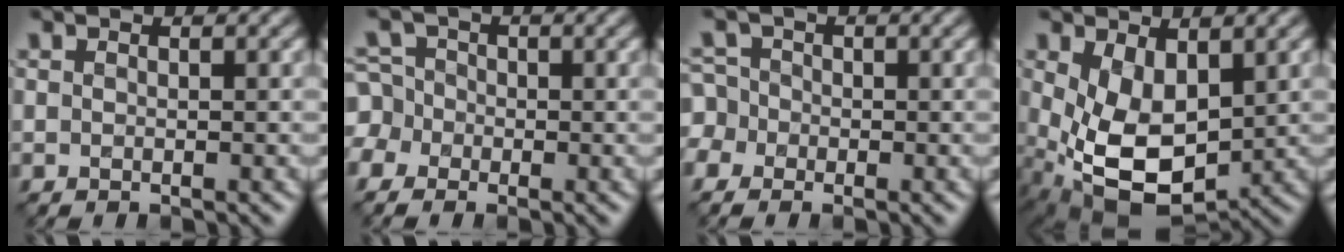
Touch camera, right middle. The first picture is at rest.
{"total": 4.7, "force": [-1.8, 4.1, 1.4], "torque": [-0.028, 0.016, -0.055]}
{"total": 3.8, "force": [-1.4, 3.4, 1.1], "torque": [-0.020, 0.014, -0.046]}
{"total": 7.7, "force": [0.0, 4.7, 6.0], "torque": [-0.136, -0.022, 0.014]}